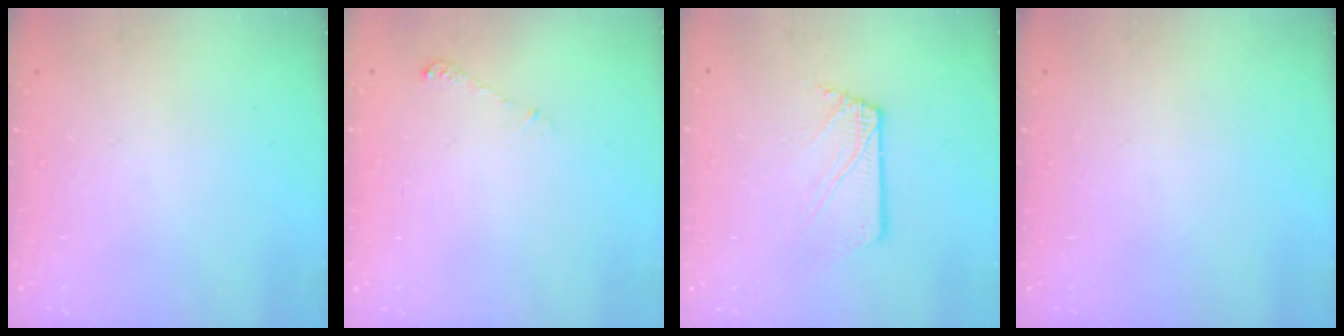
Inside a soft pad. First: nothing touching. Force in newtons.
{"total": 3.2, "press": 3.2, "slide": 0.5}
{"total": 3.3, "press": 3.3, "slide": 0.4}
{"total": 0.0}